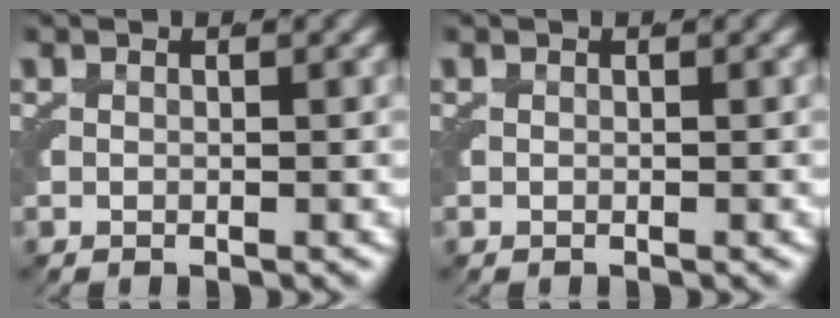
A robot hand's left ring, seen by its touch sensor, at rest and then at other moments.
{"total": 0.0}